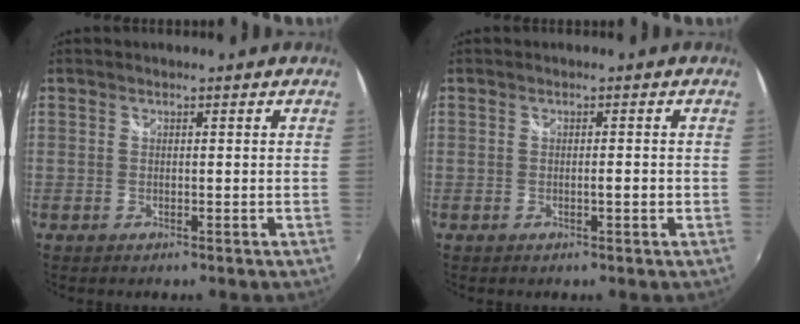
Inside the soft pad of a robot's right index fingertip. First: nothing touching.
{"total": 1.5, "force": [-0.3, 0.3, 1.5], "torque": [-0.022, 0.000, -0.005]}